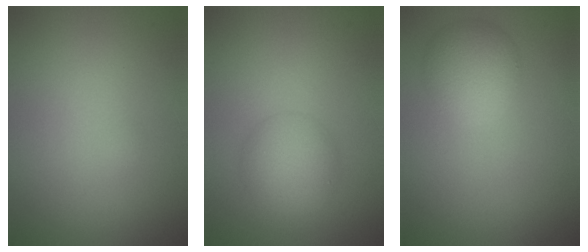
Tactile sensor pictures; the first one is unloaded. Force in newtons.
{"total": 3.8, "press": 3.8, "slide": 0.1}
{"total": 3.7, "press": 3.7, "slide": 0.1}